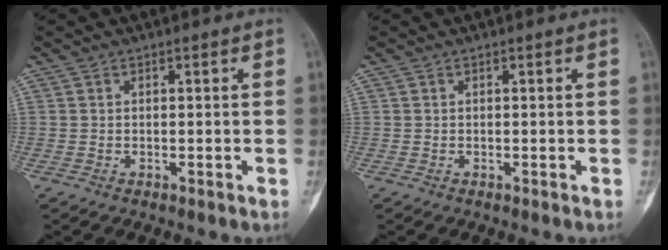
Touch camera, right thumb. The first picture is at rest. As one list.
[{"total": 0.0}]